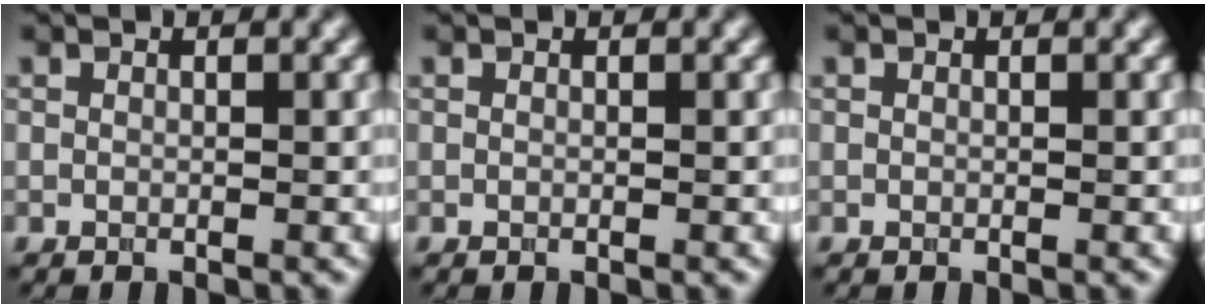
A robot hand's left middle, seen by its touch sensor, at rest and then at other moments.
{"total": 0.0}
{"total": 0.0}